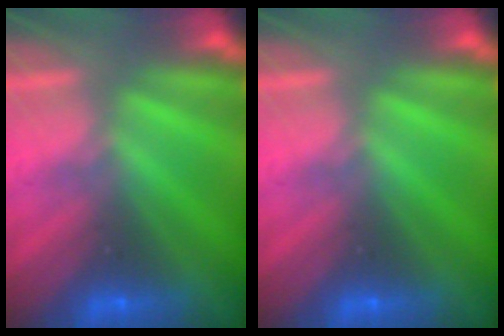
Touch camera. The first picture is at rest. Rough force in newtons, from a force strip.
{"total": 0.0}